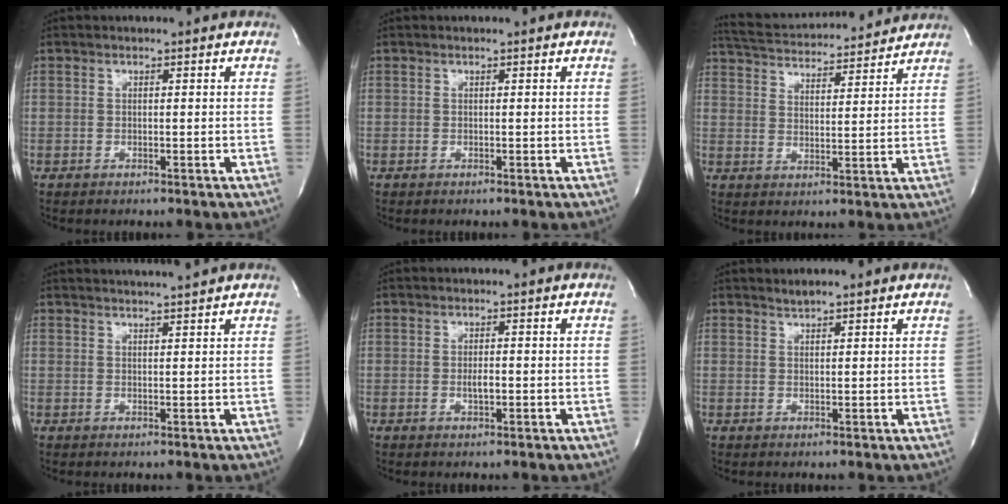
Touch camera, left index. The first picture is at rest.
{"total": 0.0}
{"total": 16.5, "force": [15.7, 1.9, 4.7], "torque": [-0.086, 0.024, 0.232]}
{"total": 5.0, "force": [4.6, -1.1, 1.5], "torque": [-0.019, 0.007, 0.059]}
{"total": 2.1, "force": [-0.5, 0.5, 2.0], "torque": [-0.038, -0.002, -0.008]}
{"total": 1.5, "force": [1.4, 0.1, 0.5], "torque": [-0.013, 0.006, 0.027]}